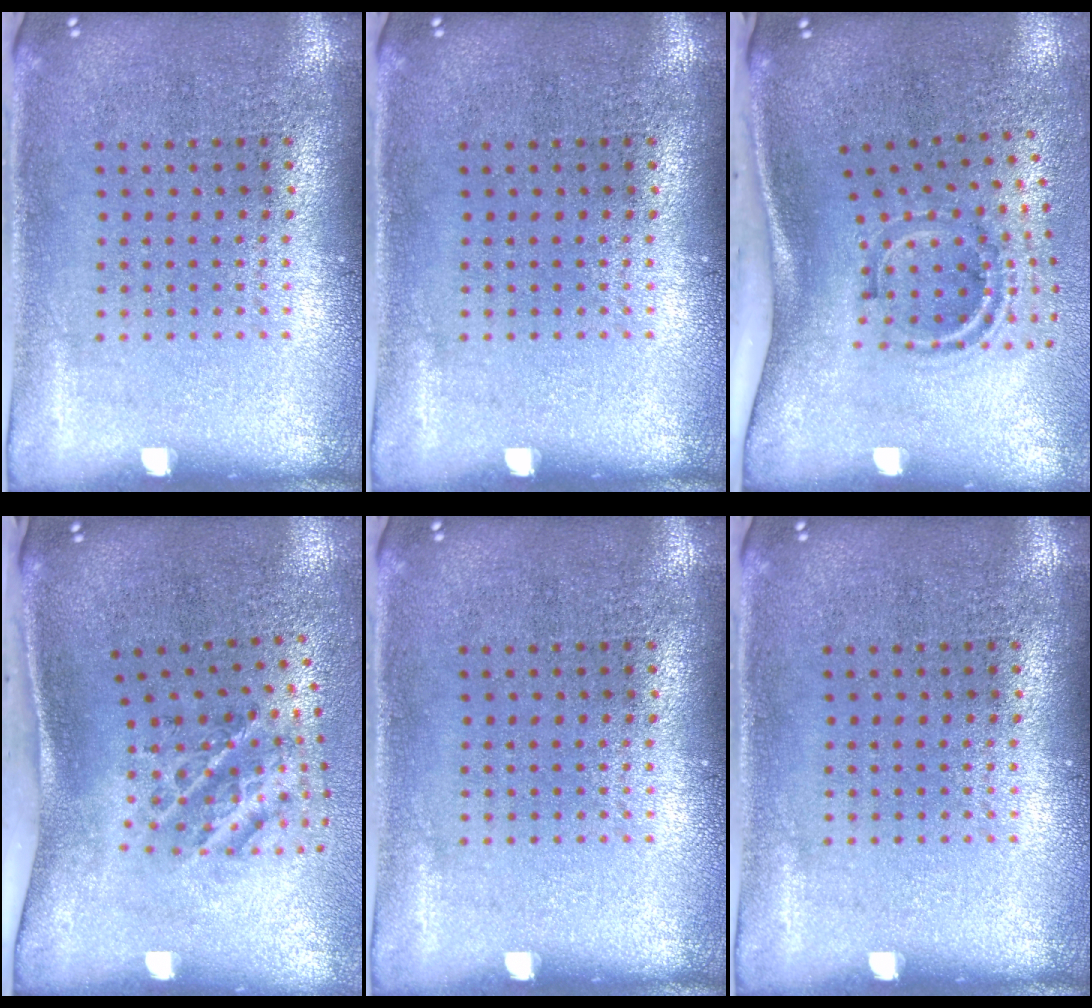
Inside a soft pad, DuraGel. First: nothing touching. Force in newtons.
{"total": 0.0}
{"total": 1.9, "press": 1.2, "slide": 1.5}
{"total": 1.8, "press": 1.2, "slide": 1.3}
{"total": 0.0}
{"total": 0.0}